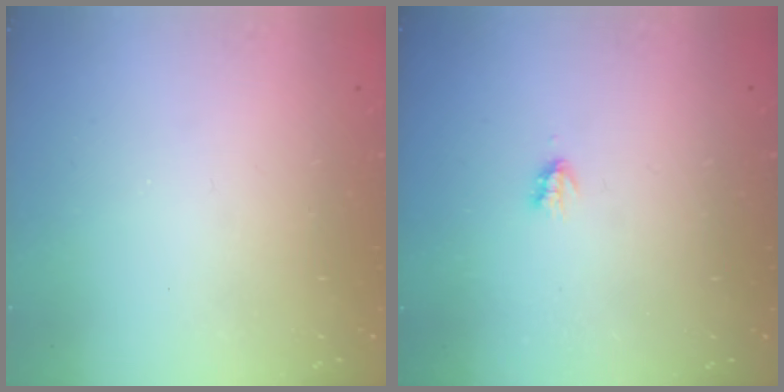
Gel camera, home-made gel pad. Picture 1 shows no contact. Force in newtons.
{"total": 1.9, "press": 1.8, "slide": 0.4}